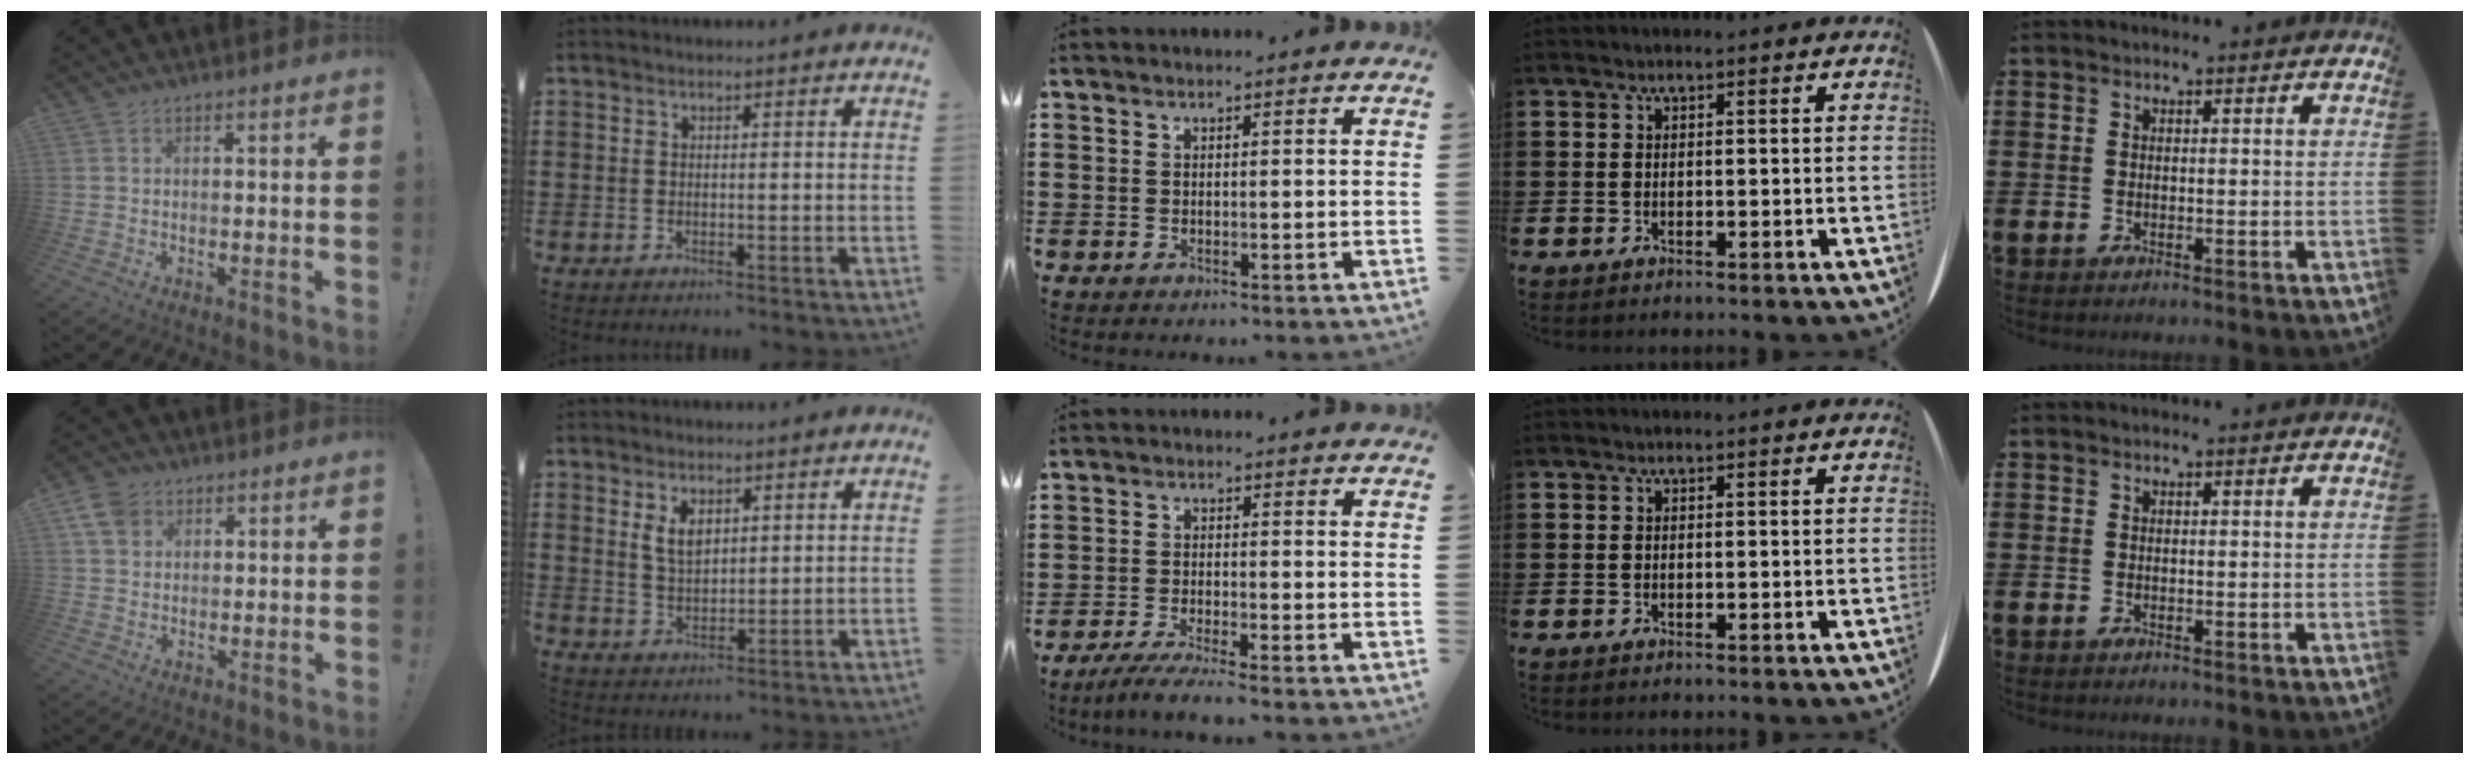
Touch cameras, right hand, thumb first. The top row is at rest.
{"thumb": {"total": 6.5, "force": [3.3, 4.7, 3.0], "torque": [-0.054, -0.006, 0.066]}, "index": {"total": 3.5, "force": [1.7, 1.9, 2.4], "torque": [-0.045, 0.002, 0.030]}, "middle": {"total": 3.0, "force": [-2.6, -0.3, 1.4], "torque": [-0.031, -0.007, -0.051]}}